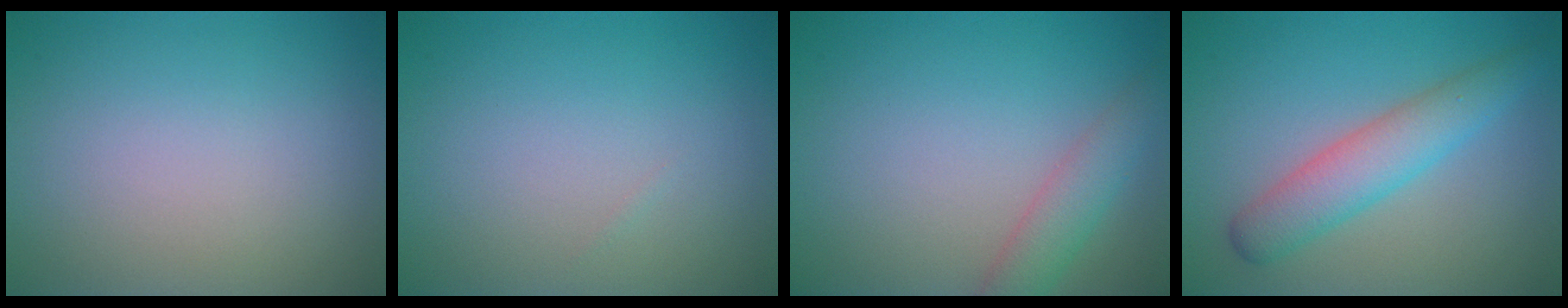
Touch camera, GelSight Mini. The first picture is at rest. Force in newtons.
{"total": 0.0}
{"total": 2.8, "press": 2.8, "slide": 0.2}
{"total": 4.2, "press": 4.2, "slide": 0.2}